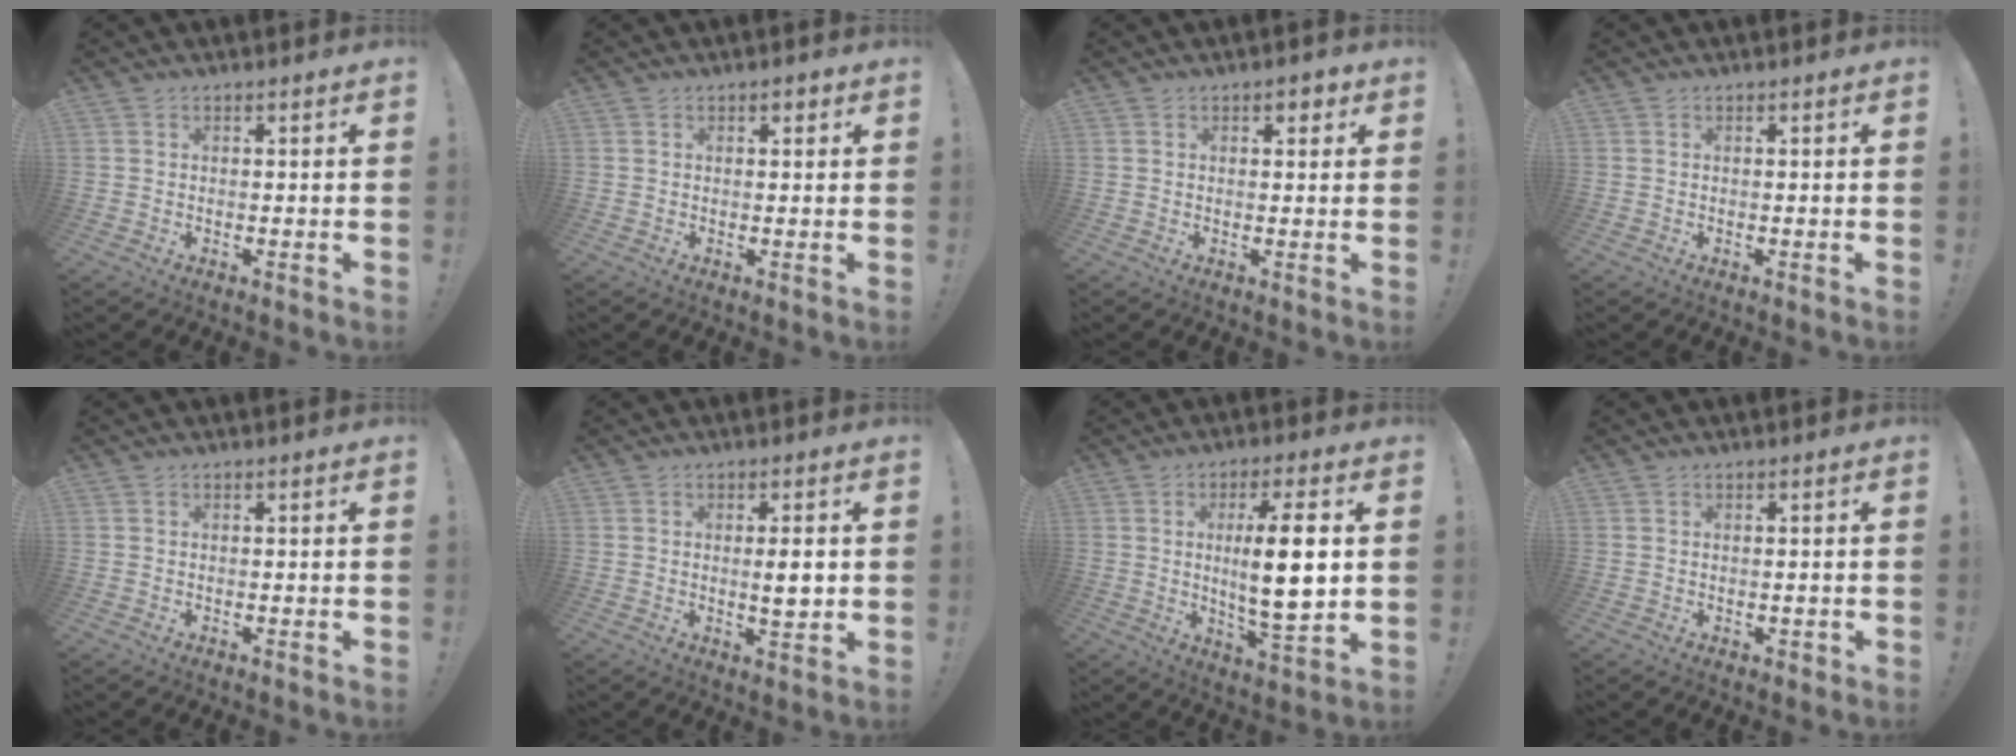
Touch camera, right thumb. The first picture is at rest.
{"total": 1.2, "force": [0.5, 0.8, 0.7], "torque": [0.001, -0.003, 0.006]}
{"total": 2.4, "force": [1.0, 1.5, 1.6], "torque": [-0.009, -0.003, 0.012]}
{"total": 0.0}
{"total": 0.0}
{"total": 4.8, "force": [0.0, 1.0, 4.7], "torque": [-0.068, -0.007, -0.004]}
{"total": 14.2, "force": [1.4, 3.0, 13.8], "torque": [-0.243, -0.012, 0.011]}
{"total": 0.7, "force": [0.0, 0.5, 0.4], "torque": [-0.008, 0.002, 0.000]}